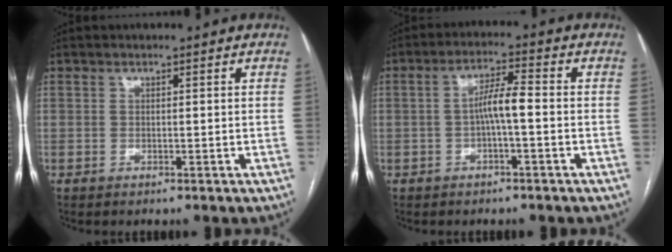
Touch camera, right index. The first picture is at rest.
{"total": 4.9, "force": [-0.8, 0.5, 4.8], "torque": [-0.087, 0.015, -0.012]}